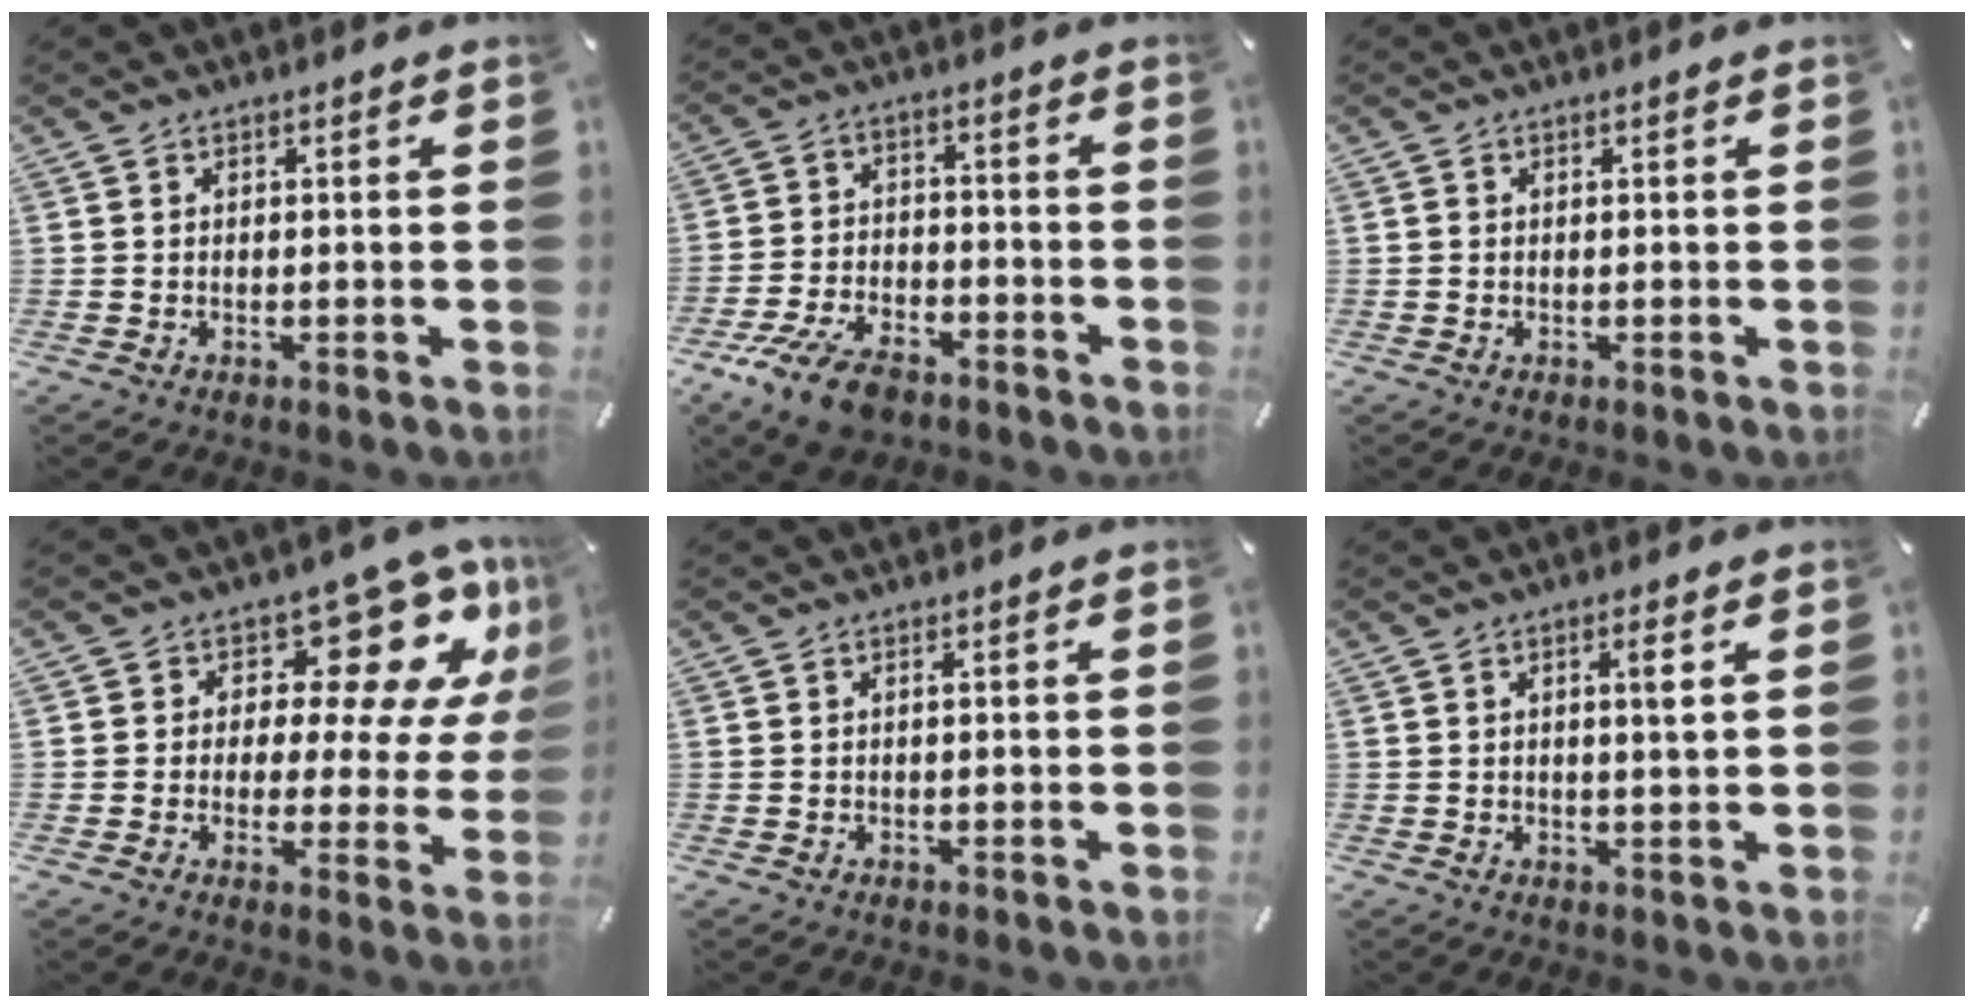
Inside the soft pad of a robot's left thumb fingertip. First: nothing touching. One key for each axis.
{"total": 10.7, "fx": -7.0, "fy": 5.4, "fz": 5.9, "tx": -0.123, "ty": 0.035, "tz": -0.131}
{"total": 0.0}
{"total": 14.4, "fx": 8.4, "fy": 7.5, "fz": 9.0, "tx": -0.120, "ty": -0.064, "tz": 0.143}
{"total": 0.6, "fx": 0.1, "fy": 0.0, "fz": 0.6, "tx": -0.010, "ty": -0.001, "tz": 0.000}
{"total": 3.1, "fx": 1.0, "fy": 0.3, "fz": 2.9, "tx": -0.052, "ty": -0.002, "tz": 0.011}